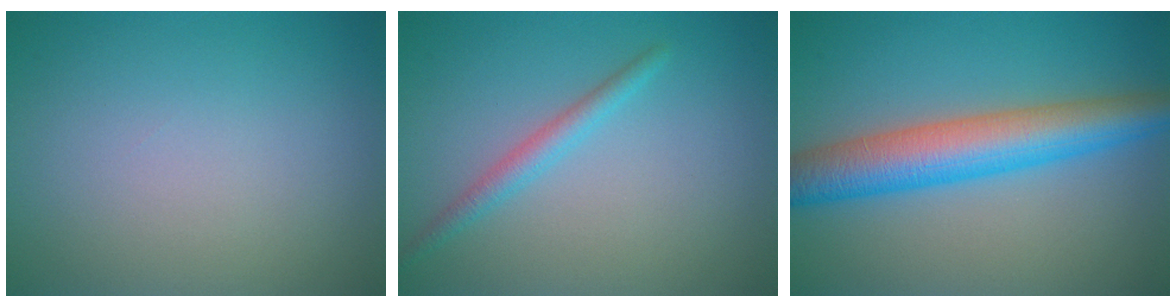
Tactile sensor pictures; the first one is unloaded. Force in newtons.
{"total": 1.8, "press": 1.8, "slide": 0.1}
{"total": 7.2, "press": 7.2, "slide": 0.1}